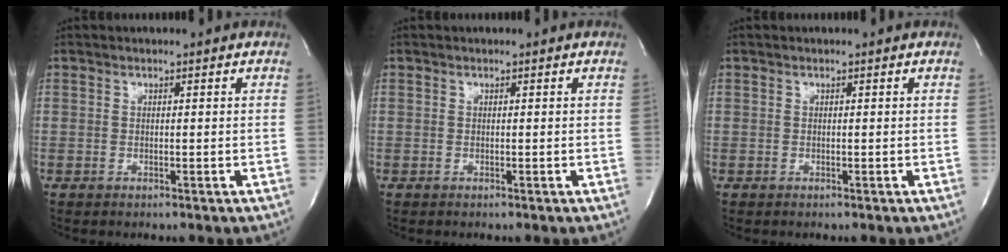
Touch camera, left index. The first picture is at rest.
{"total": 0.0}
{"total": 0.0}